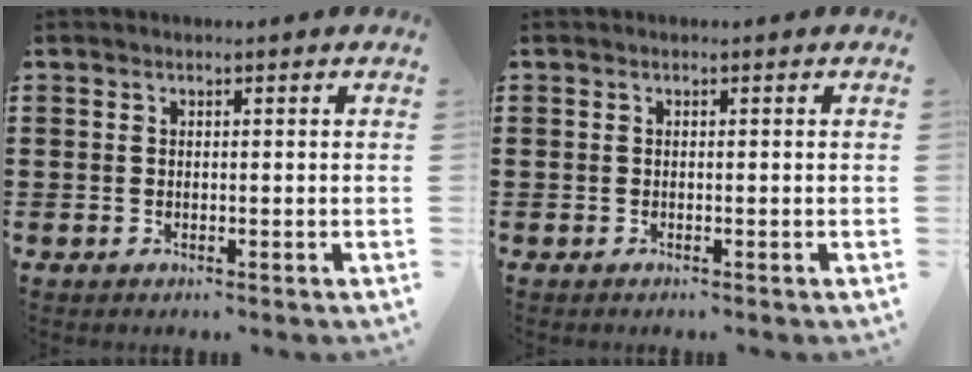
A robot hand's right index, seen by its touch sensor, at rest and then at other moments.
{"total": 0.0}